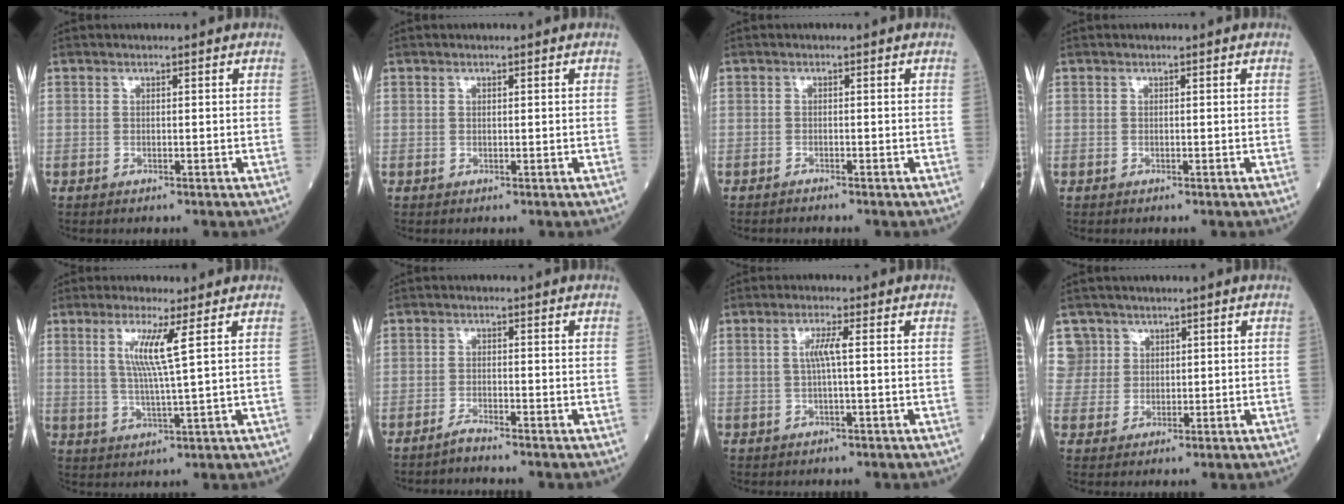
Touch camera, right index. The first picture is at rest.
{"total": 0.0}
{"total": 0.6, "force": [-0.6, -0.2, 0.2], "torque": [-0.008, -0.001, -0.007]}
{"total": 0.0}
{"total": 6.0, "force": [2.1, -0.9, 5.6], "torque": [-0.111, -0.006, 0.042]}
{"total": 1.7, "force": [-1.6, -0.4, 0.4], "torque": [-0.013, -0.005, -0.030]}
{"total": 2.9, "force": [0.2, -0.1, 2.8], "torque": [-0.058, 0.003, 0.003]}
{"total": 4.4, "force": [2.3, 3.6, -0.8], "torque": [0.033, 0.009, 0.046]}